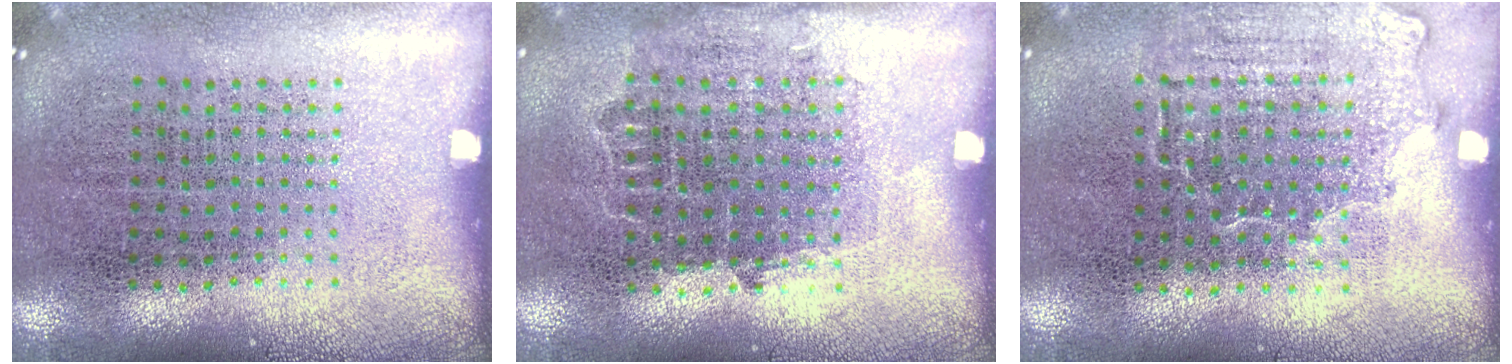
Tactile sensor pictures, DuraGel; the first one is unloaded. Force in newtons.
{"total": 0.8, "press": 0.7, "slide": 0.4}
{"total": 1.4, "press": 1.2, "slide": 0.7}